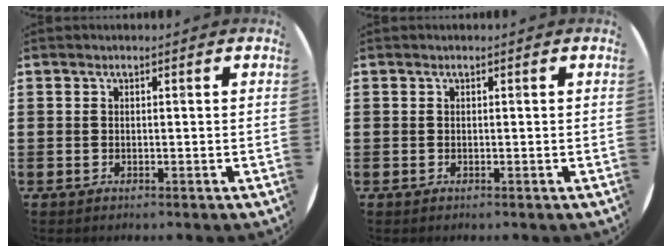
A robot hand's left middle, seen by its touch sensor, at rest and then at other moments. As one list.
[{"total": 0.0}]